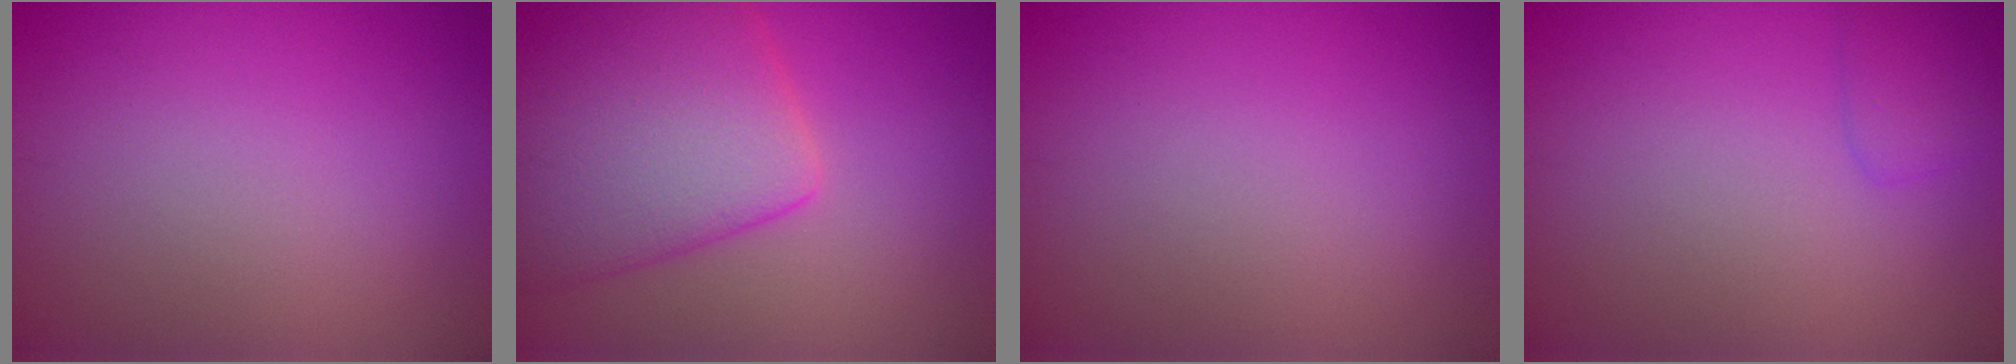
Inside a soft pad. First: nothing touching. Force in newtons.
{"total": 9.6, "press": 9.6, "slide": 0.6}
{"total": 0.0}
{"total": 1.3, "press": 1.3, "slide": 0.1}